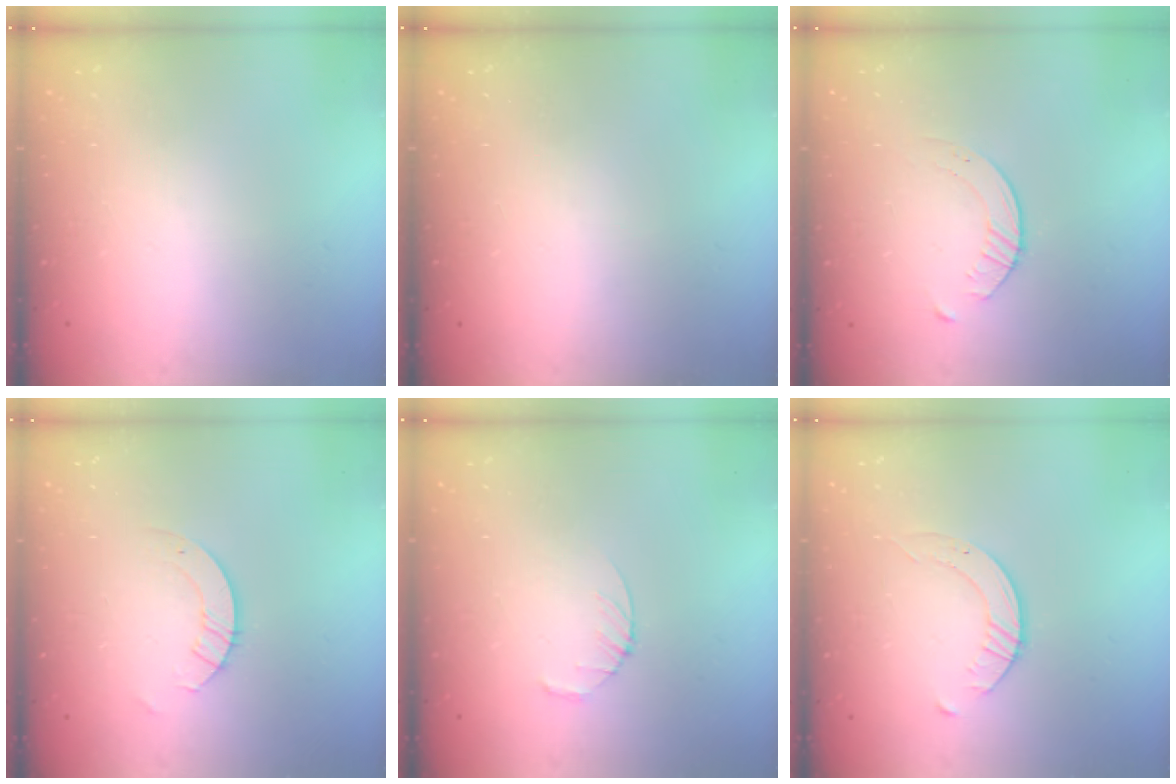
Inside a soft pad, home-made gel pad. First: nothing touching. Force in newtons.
{"total": 0.0}
{"total": 2.1, "press": 2.0, "slide": 0.3}
{"total": 2.6, "press": 2.6, "slide": 0.2}
{"total": 3.2, "press": 3.1, "slide": 0.4}
{"total": 2.7, "press": 2.7, "slide": 0.3}